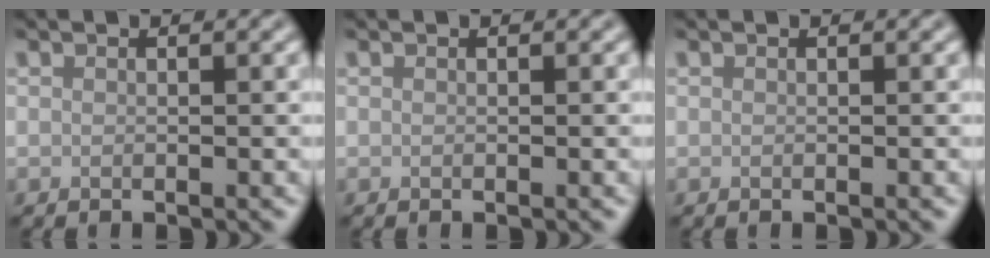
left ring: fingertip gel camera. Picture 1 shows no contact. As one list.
[{"total": 0.0}, {"total": 0.0}]